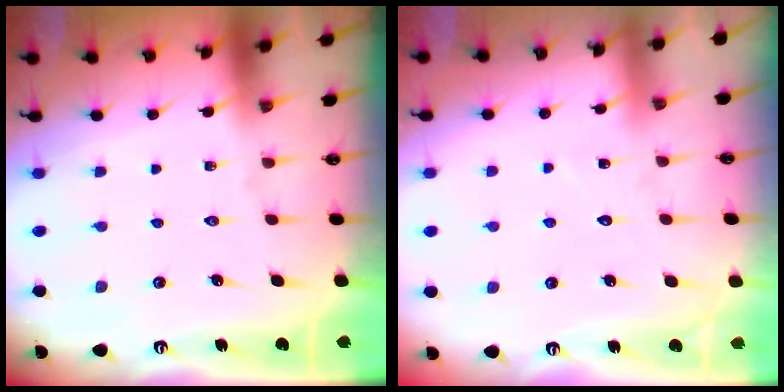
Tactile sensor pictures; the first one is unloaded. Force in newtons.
{"total": 6.2, "press": 6.1, "slide": 0.6}